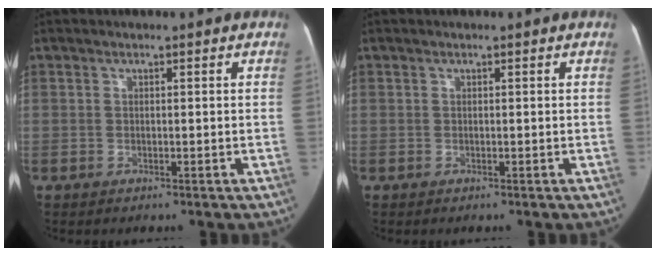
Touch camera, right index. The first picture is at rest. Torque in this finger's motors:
{"motor_torque": [0.00, 0.00, 0.00, 0.00]}